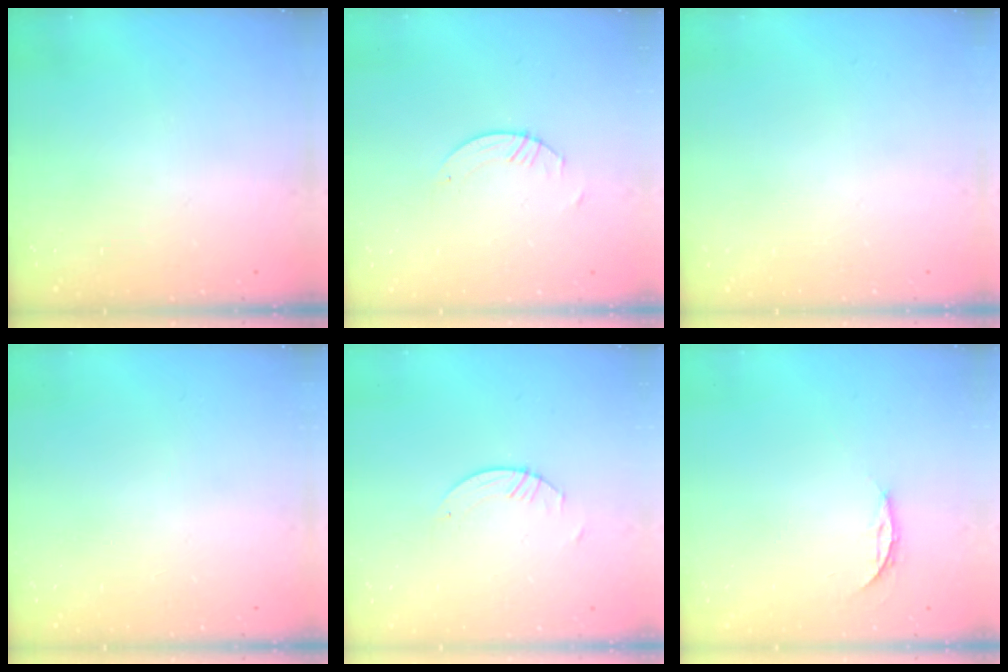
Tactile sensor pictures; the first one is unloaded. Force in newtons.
{"total": 0.8, "press": 0.8, "slide": 0.2}
{"total": 0.0}
{"total": 0.0}
{"total": 0.8, "press": 0.8, "slide": 0.2}
{"total": 3.8, "press": 3.8, "slide": 0.3}